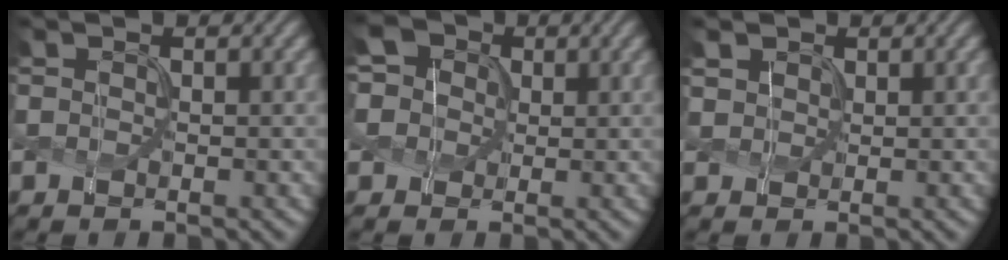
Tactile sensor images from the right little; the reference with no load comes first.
{"total": 6.7, "force": [2.7, 5.5, 2.7], "torque": [-0.058, 0.031, 0.025]}
{"total": 1.6, "force": [1.2, 1.1, 0.0], "torque": [-0.009, -0.001, 0.029]}